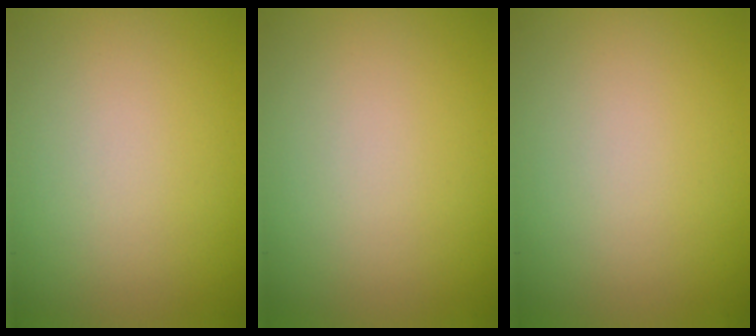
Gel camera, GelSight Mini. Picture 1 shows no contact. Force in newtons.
{"total": 0.0}
{"total": 0.0}